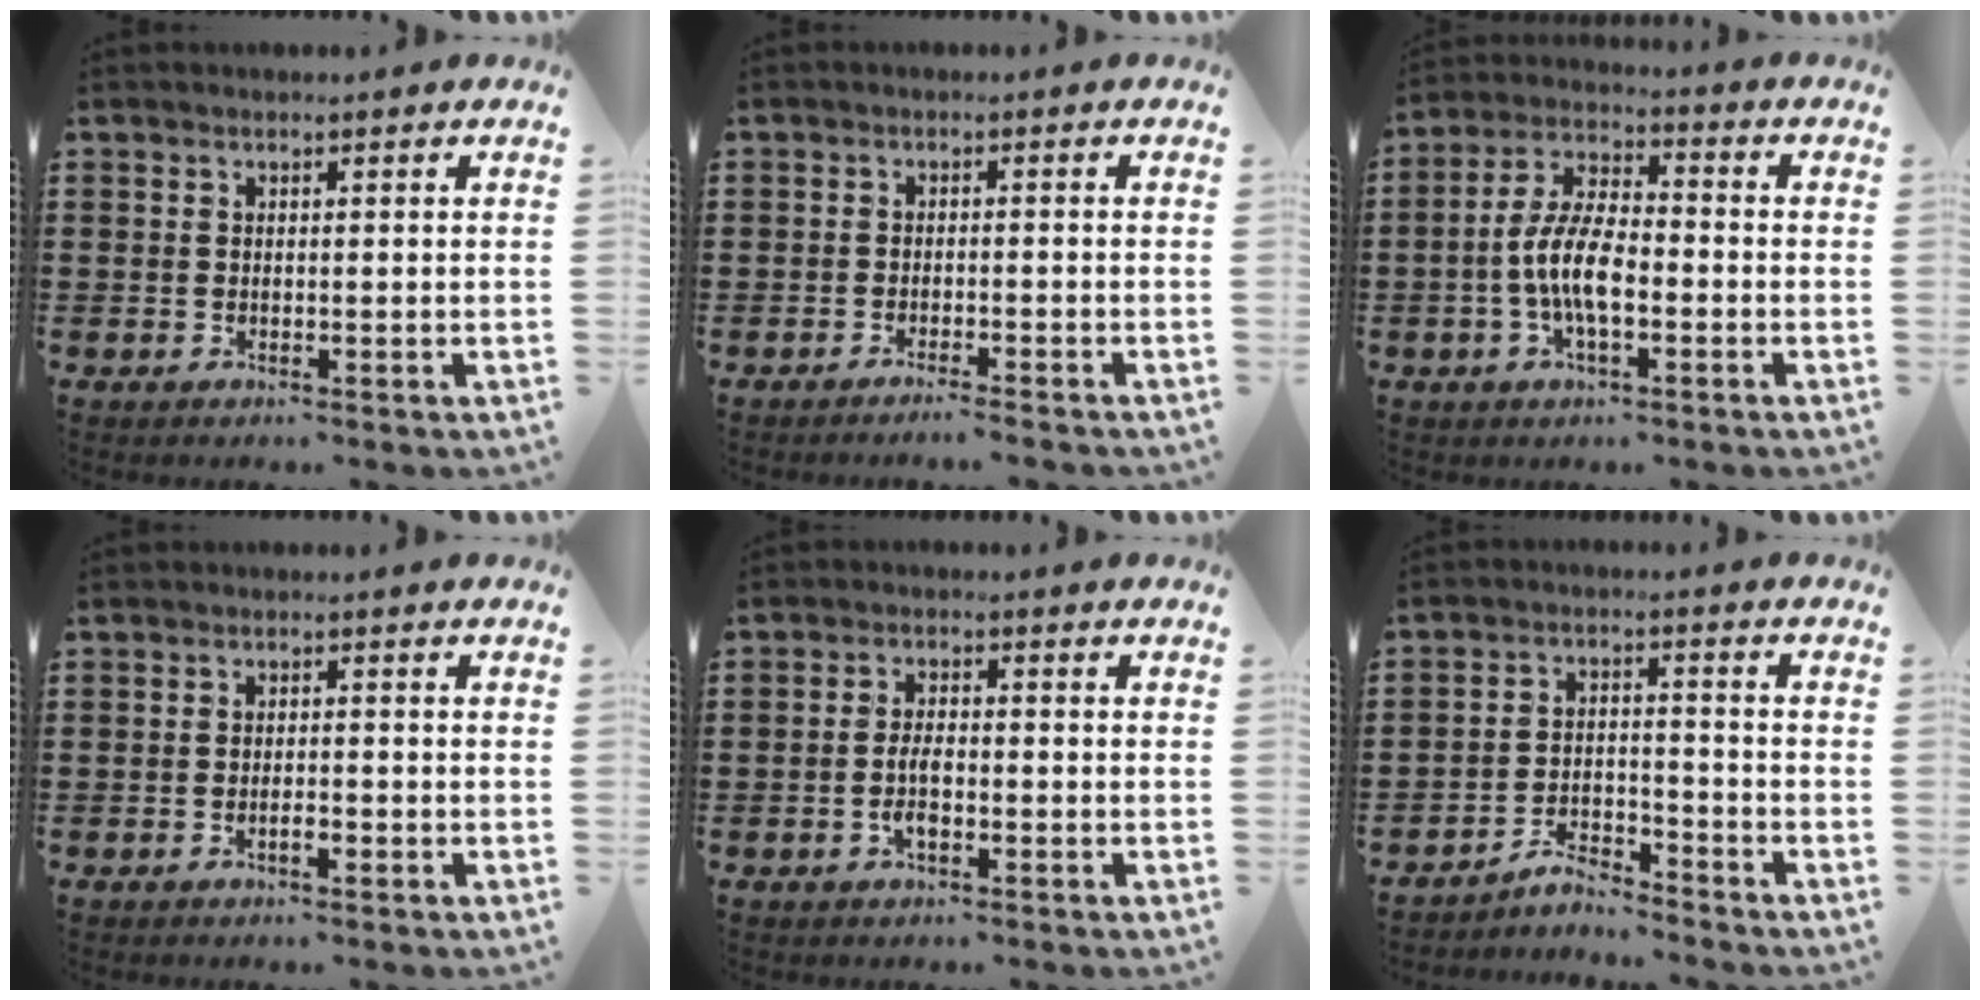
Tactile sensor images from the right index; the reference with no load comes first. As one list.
[{"total": 1.8, "force": [-1.7, -0.5, 0.6], "torque": [-0.010, -0.002, -0.031]}, {"total": 8.4, "force": [-2.2, 3.3, 7.3], "torque": [-0.166, -0.004, -0.048]}, {"total": 1.8, "force": [-0.9, 0.6, 1.4], "torque": [-0.026, 0.003, -0.017]}, {"total": 3.7, "force": [-1.2, 1.1, 3.3], "torque": [-0.082, -0.007, -0.027]}, {"total": 4.3, "force": [-4.2, 0.3, 0.7], "torque": [-0.017, 0.005, -0.086]}]